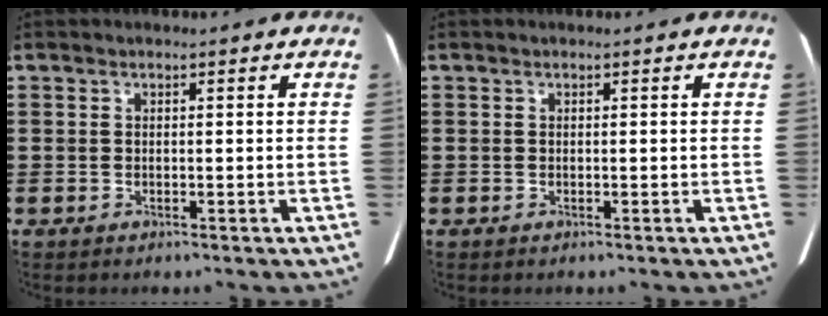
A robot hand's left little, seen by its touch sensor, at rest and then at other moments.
{"total": 0.0}